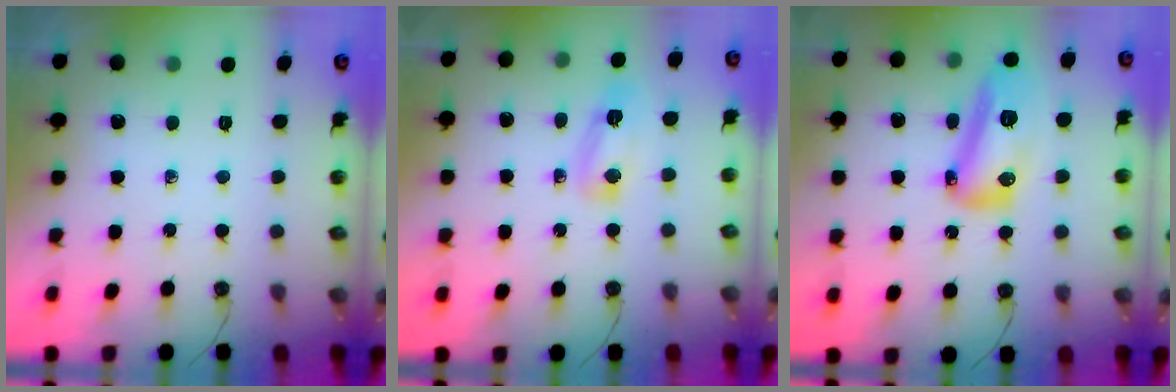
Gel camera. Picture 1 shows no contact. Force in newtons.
{"total": 6.6, "press": 5.5, "slide": 3.7}
{"total": 14.4, "press": 14.3, "slide": 1.6}